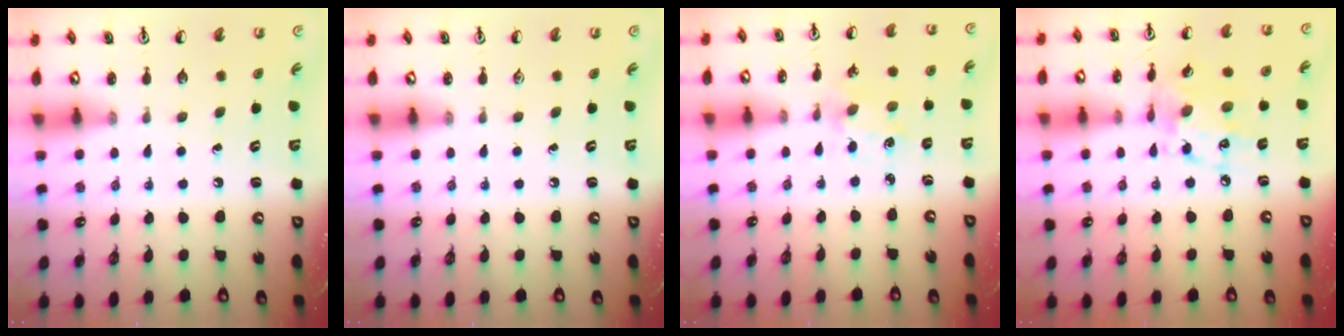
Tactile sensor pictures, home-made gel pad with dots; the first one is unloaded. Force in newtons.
{"total": 0.0}
{"total": 1.1, "press": 1.1, "slide": 0.2}
{"total": 10.9, "press": 10.9, "slide": 0.7}